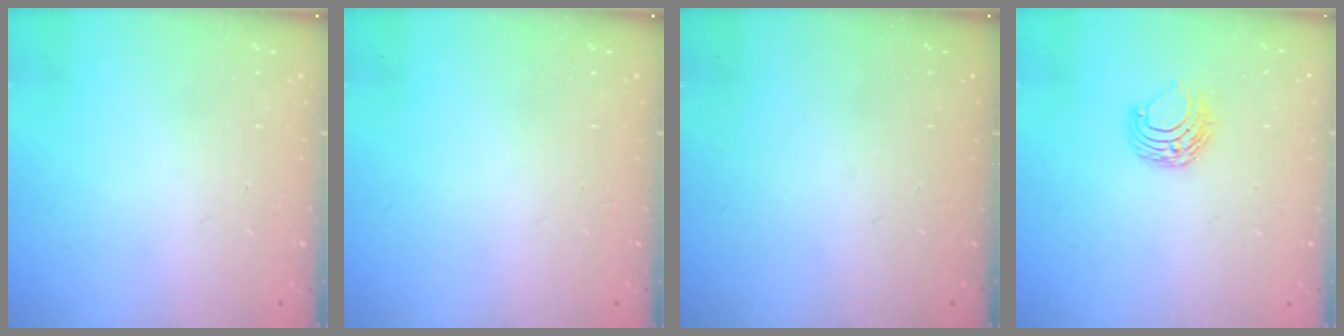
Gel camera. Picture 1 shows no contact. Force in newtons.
{"total": 0.0}
{"total": 0.0}
{"total": 6.3, "press": 6.2, "slide": 0.6}